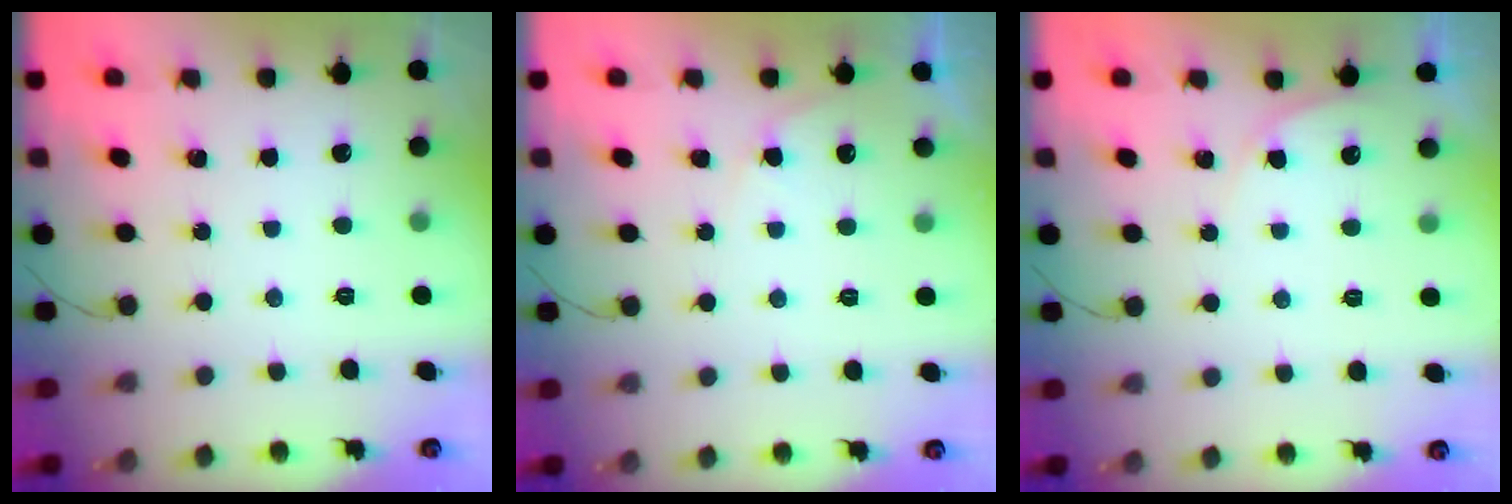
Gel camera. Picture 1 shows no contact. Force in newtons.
{"total": 3.4, "press": 3.4, "slide": 0.0}
{"total": 3.0, "press": 2.3, "slide": 1.9}